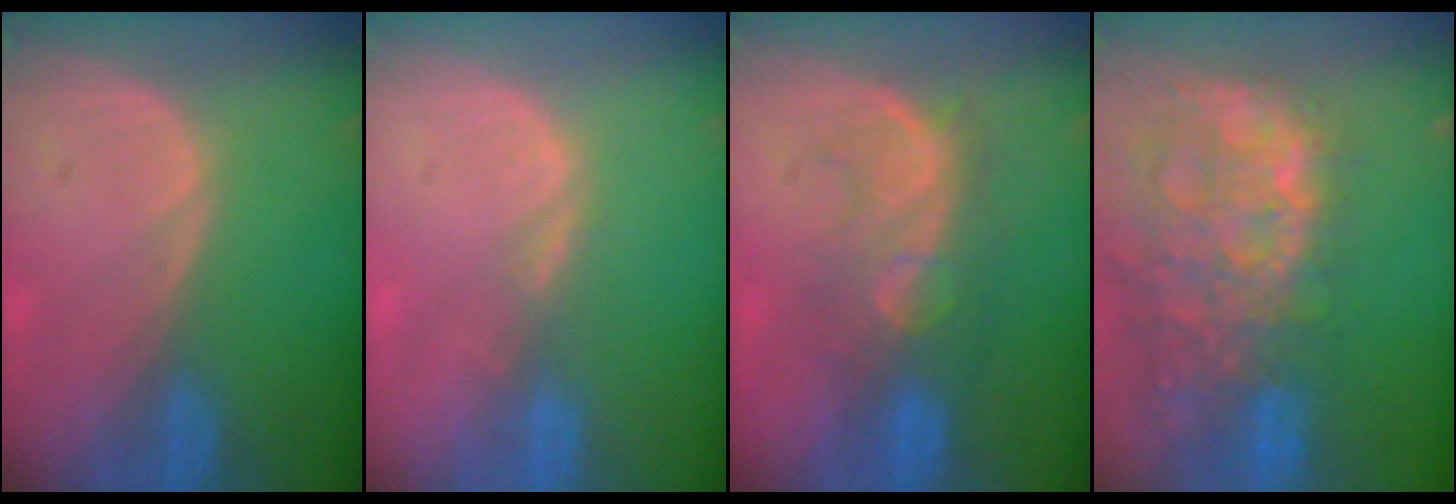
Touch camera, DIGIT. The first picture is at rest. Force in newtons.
{"total": 1.9, "press": 1.5, "slide": 1.1}
{"total": 7.8, "press": 7.7, "slide": 1.2}
{"total": 14.8, "press": 12.1, "slide": 8.6}